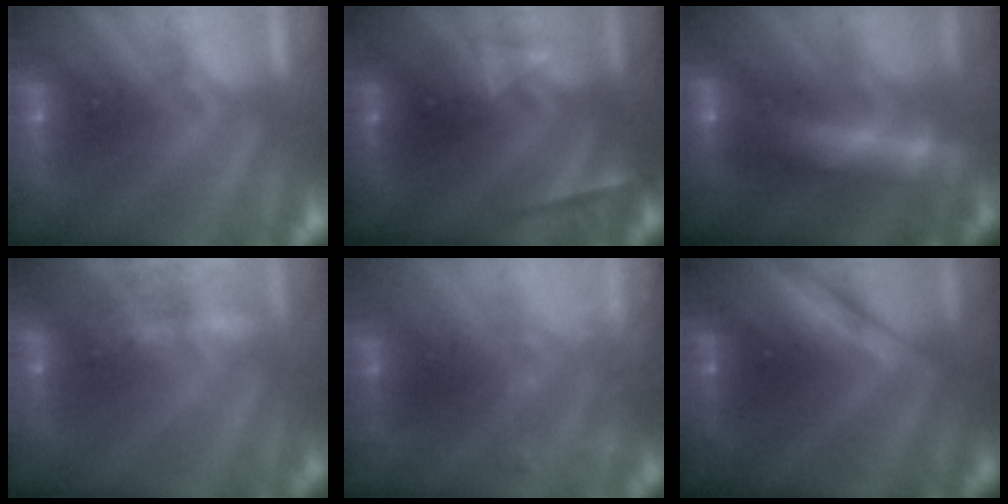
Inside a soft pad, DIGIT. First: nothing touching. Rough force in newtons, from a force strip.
{"total": 2.3}
{"total": 12.7}
{"total": 9.3}
{"total": 2.0}
{"total": 2.2}